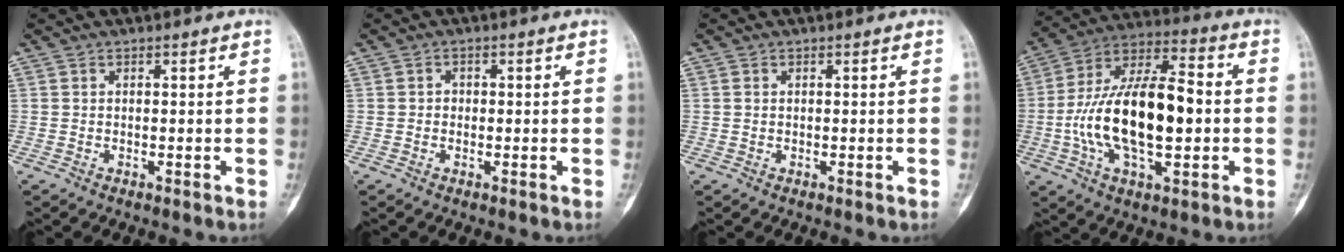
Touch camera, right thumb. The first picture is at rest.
{"total": 1.2, "force": [-0.1, 1.1, 0.5], "torque": [0.000, 0.004, -0.005]}
{"total": 0.7, "force": [0.1, 0.6, 0.3], "torque": [-0.002, 0.002, 0.003]}
{"total": 21.7, "force": [-1.9, 10.2, 19.0], "torque": [-0.337, 0.035, -0.033]}